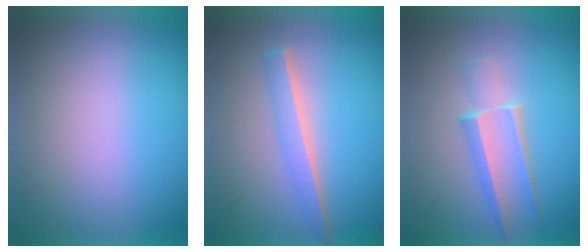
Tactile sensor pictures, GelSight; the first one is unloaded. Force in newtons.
{"total": 2.4}
{"total": 2.2}